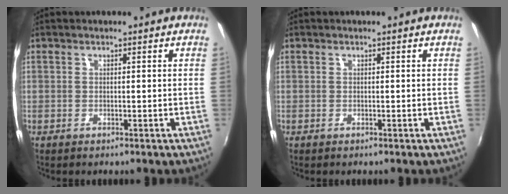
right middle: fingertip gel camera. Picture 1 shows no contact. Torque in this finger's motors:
{"motor_torque": [0.00, 0.00, -0.06, 0.00]}